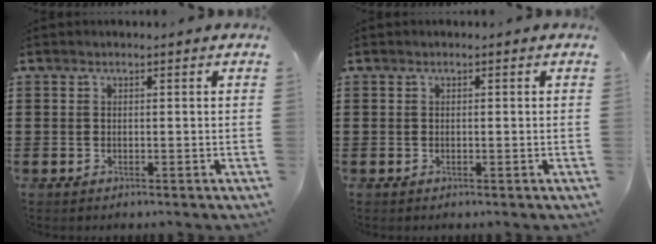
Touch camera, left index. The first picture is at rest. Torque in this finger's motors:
{"motor_torque": [-0.31, 0.07, 0.03, -0.01]}